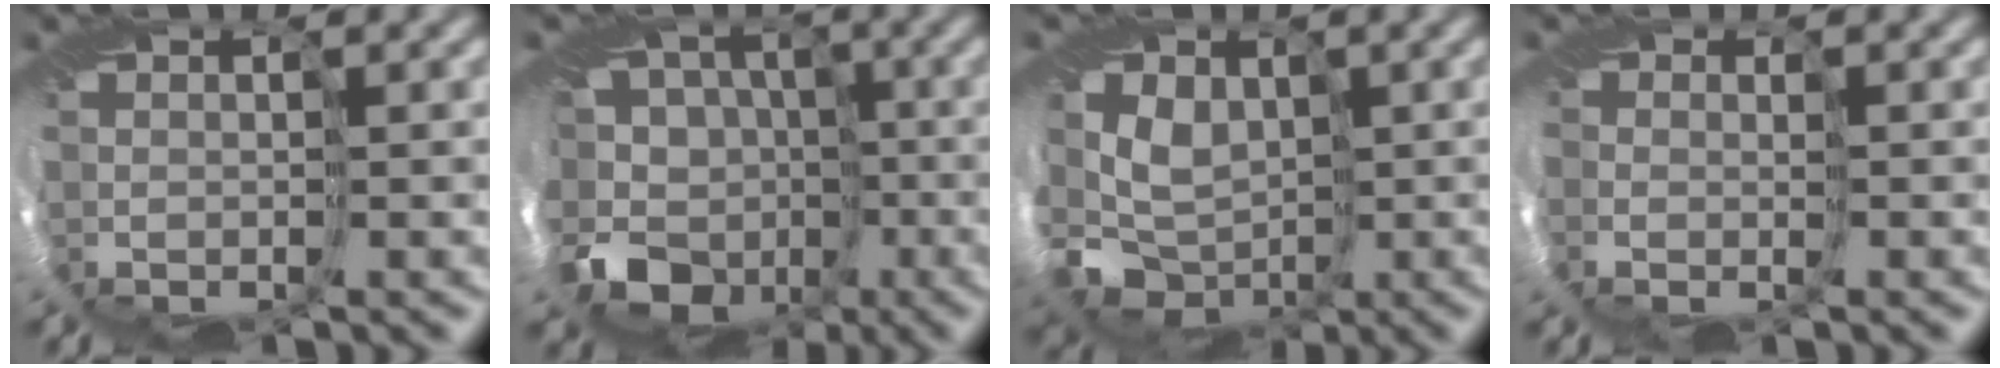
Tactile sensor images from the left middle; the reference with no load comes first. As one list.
[{"total": 10.3, "force": [-5.1, 8.2, 3.8], "torque": [-0.087, 0.003, -0.095]}, {"total": 3.9, "force": [-0.6, 3.6, 1.4], "torque": [-0.031, -0.020, -0.015]}, {"total": 1.4, "force": [-0.9, 1.1, 0.2], "torque": [-0.012, -0.016, -0.020]}]